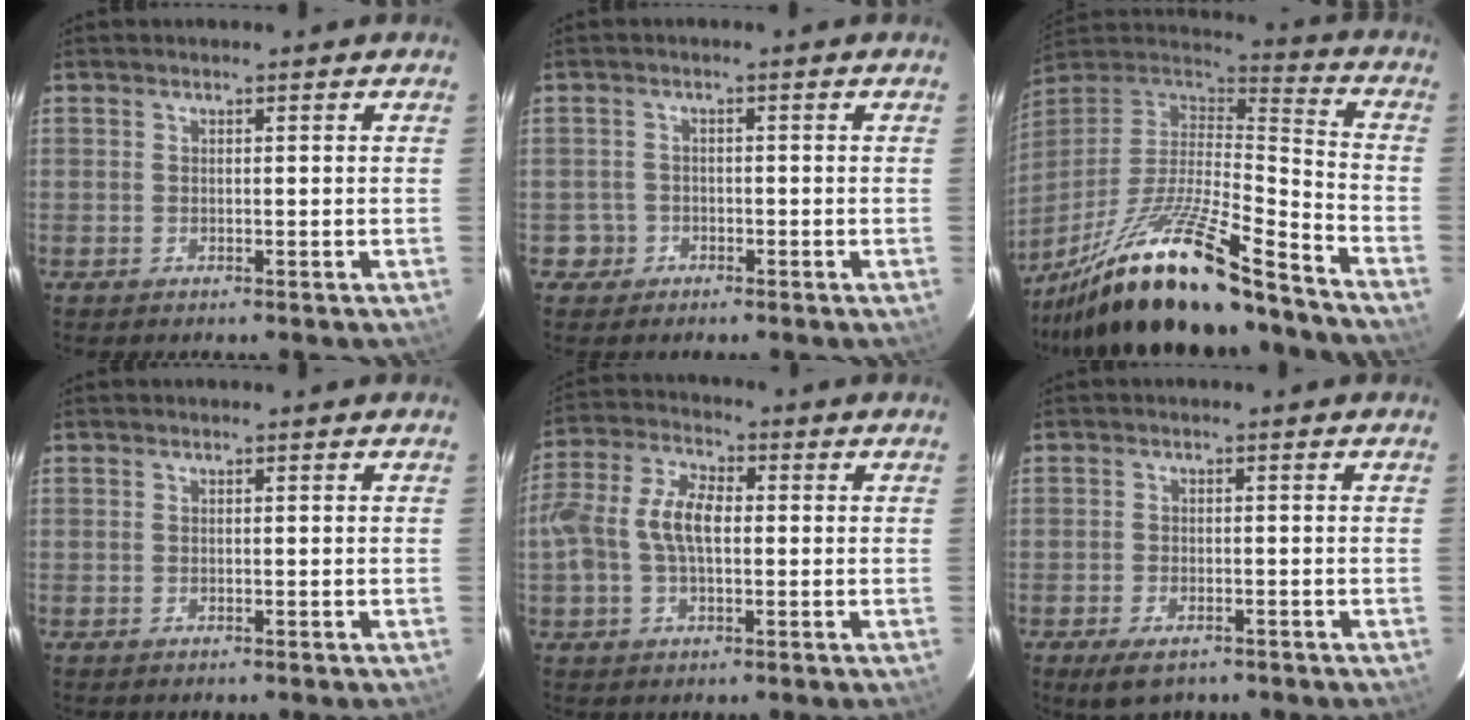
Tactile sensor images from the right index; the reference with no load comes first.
{"total": 1.2, "force": [-0.5, 1.1, -0.1], "torque": [0.001, 0.003, -0.005]}
{"total": 23.5, "force": [-17.5, 3.1, 15.3], "torque": [-0.284, -0.038, -0.303]}
{"total": 0.0}
{"total": 9.8, "force": [-0.3, 5.2, 8.3], "torque": [-0.174, 0.017, -0.007]}
{"total": 5.0, "force": [-3.4, 2.4, 2.7], "torque": [-0.063, -0.018, -0.057]}